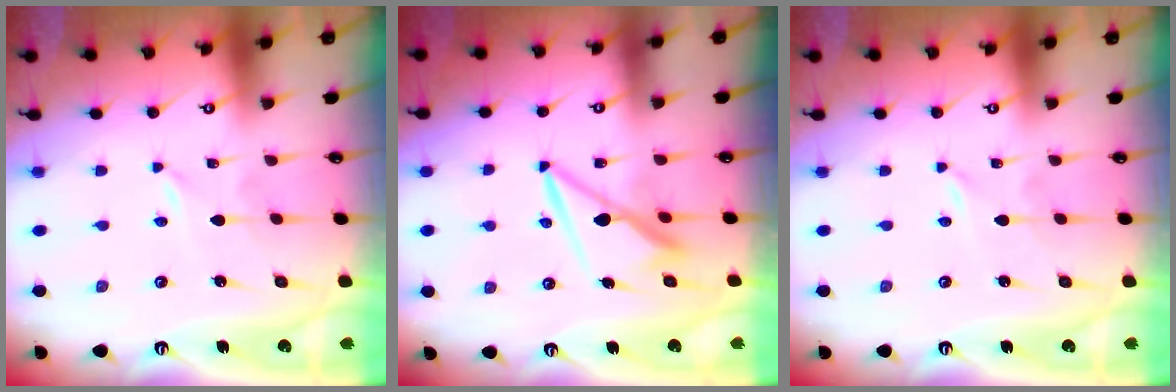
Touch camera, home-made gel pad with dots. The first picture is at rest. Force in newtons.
{"total": 7.6, "press": 7.5, "slide": 1.1}
{"total": 0.0}